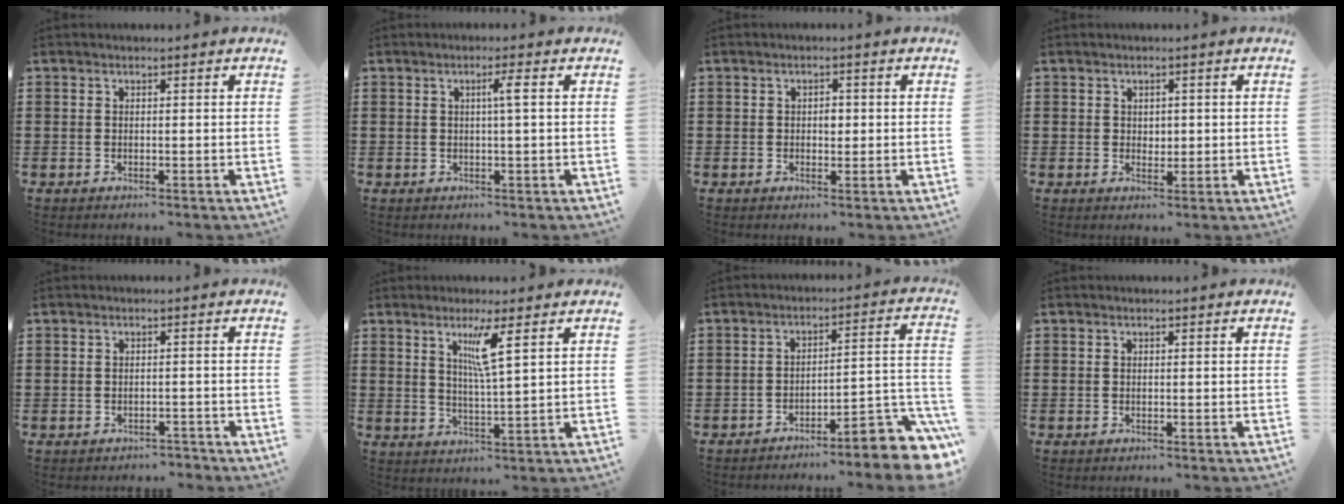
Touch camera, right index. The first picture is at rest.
{"total": 2.5, "force": [0.4, -0.2, 2.4], "torque": [-0.037, -0.004, 0.001]}
{"total": 1.8, "force": [0.1, 1.0, 1.4], "torque": [-0.021, 0.001, -0.001]}
{"total": 1.4, "force": [0.5, 1.2, 0.5], "torque": [-0.006, 0.003, 0.007]}
{"total": 1.4, "force": [-1.3, 0.5, -0.1], "torque": [-0.004, 0.004, -0.030]}
{"total": 5.3, "force": [2.7, 0.2, 4.5], "torque": [-0.090, -0.004, 0.040]}
{"total": 7.3, "force": [-5.3, 1.2, 4.9], "torque": [-0.056, -0.006, -0.101]}
{"total": 0.0}